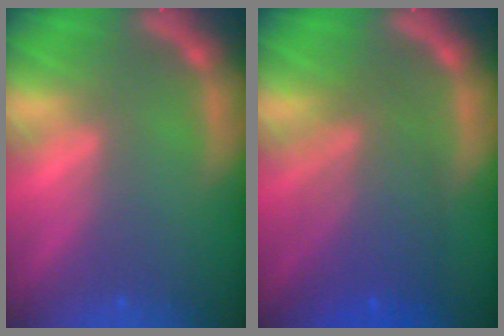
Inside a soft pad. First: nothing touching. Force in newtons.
{"total": 7.0}